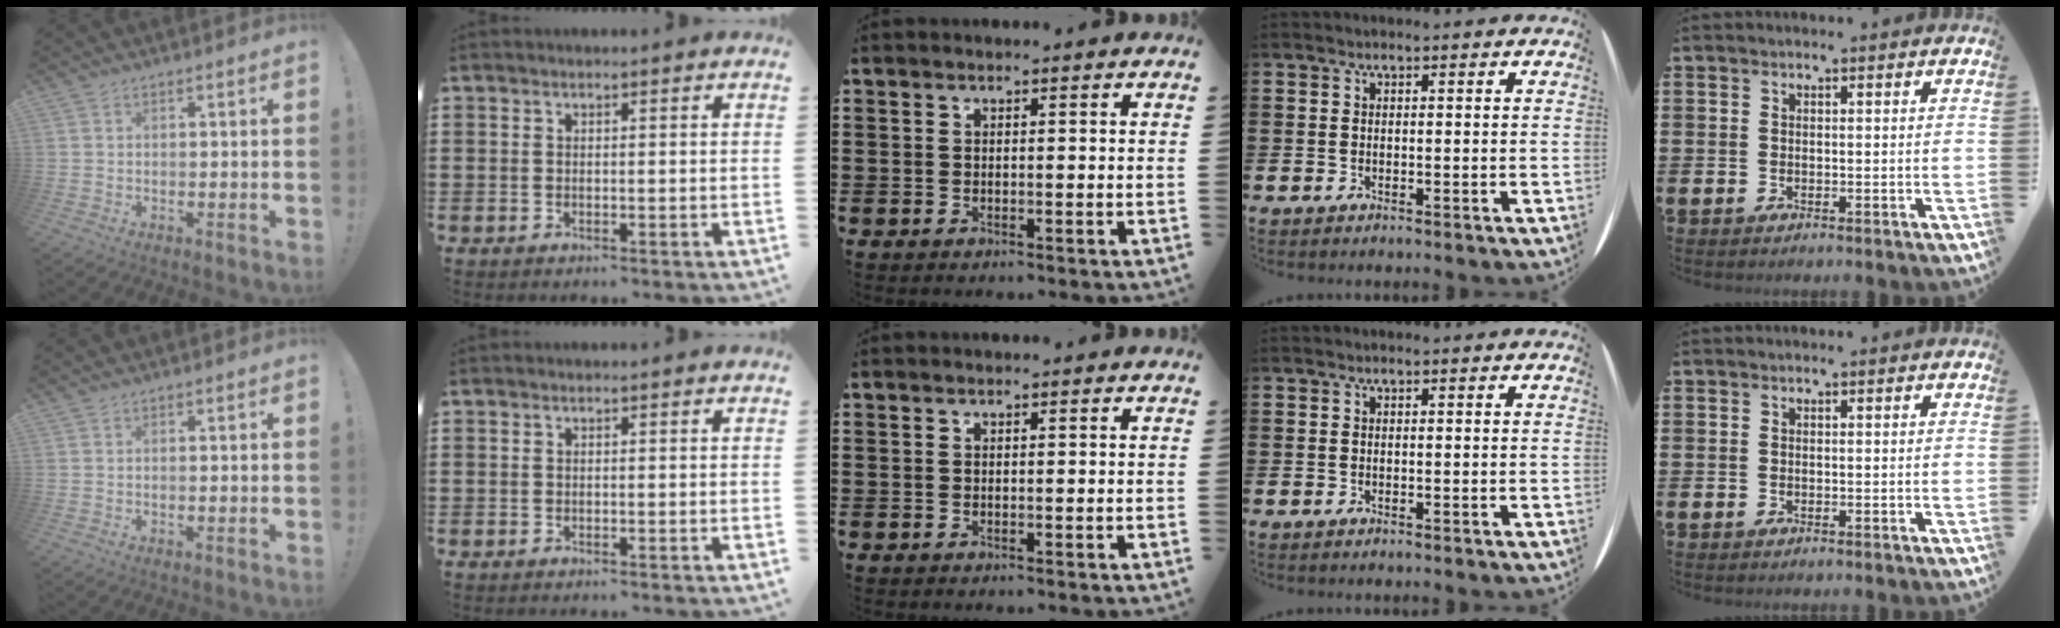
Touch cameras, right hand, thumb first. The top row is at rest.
{}